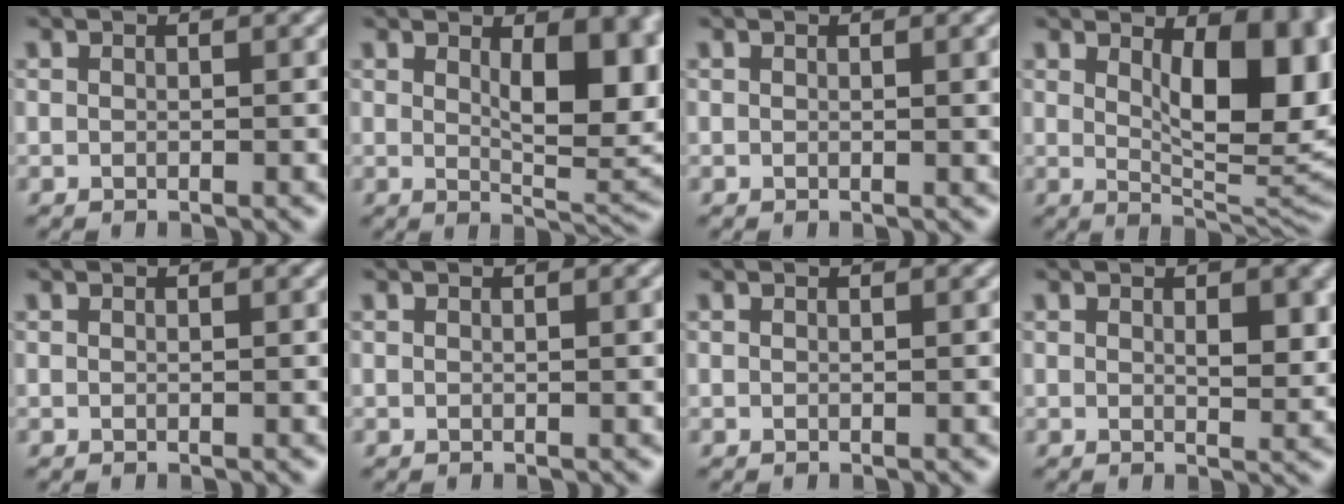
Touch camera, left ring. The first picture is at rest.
{"total": 8.2, "force": [1.8, 3.4, 7.2], "torque": [-0.103, -0.007, 0.036]}
{"total": 1.3, "force": [0.4, 0.3, 1.2], "torque": [-0.015, 0.001, 0.004]}
{"total": 10.5, "force": [2.6, 4.6, 9.1], "torque": [-0.098, 0.001, 0.037]}
{"total": 0.0}
{"total": 0.6, "force": [0.2, 0.1, 0.6], "torque": [-0.007, 0.002, 0.002]}
{"total": 0.0}
{"total": 2.8, "force": [0.8, 1.1, 2.4], "torque": [-0.032, -0.006, 0.016]}